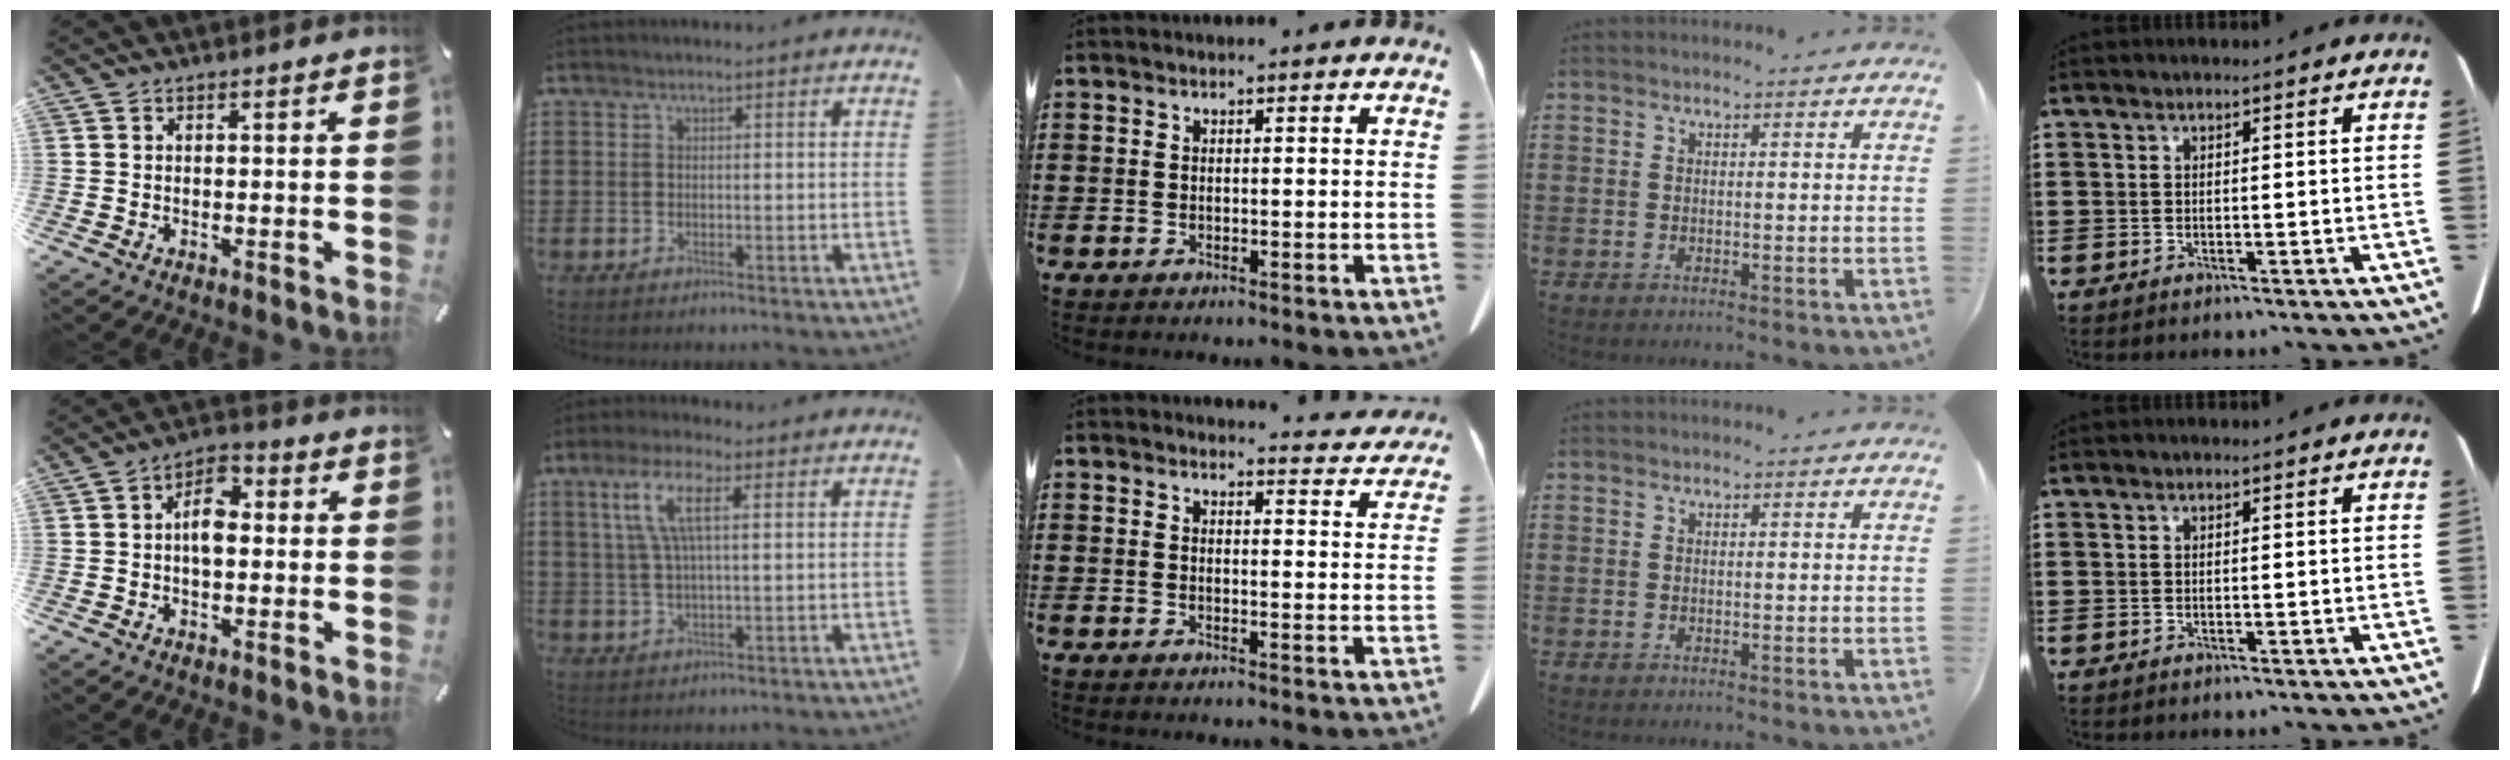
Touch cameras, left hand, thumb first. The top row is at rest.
{"thumb": {"total": 6.8, "force": [0.1, 4.3, 5.3], "torque": [-0.076, 0.008, -0.003]}, "index": {"total": 7.4, "force": [2.5, 2.0, 6.7], "torque": [-0.153, 0.002, 0.037]}, "middle": {"total": 3.5, "force": [3.5, 0.0, 0.5], "torque": [-0.010, -0.017, 0.062]}}